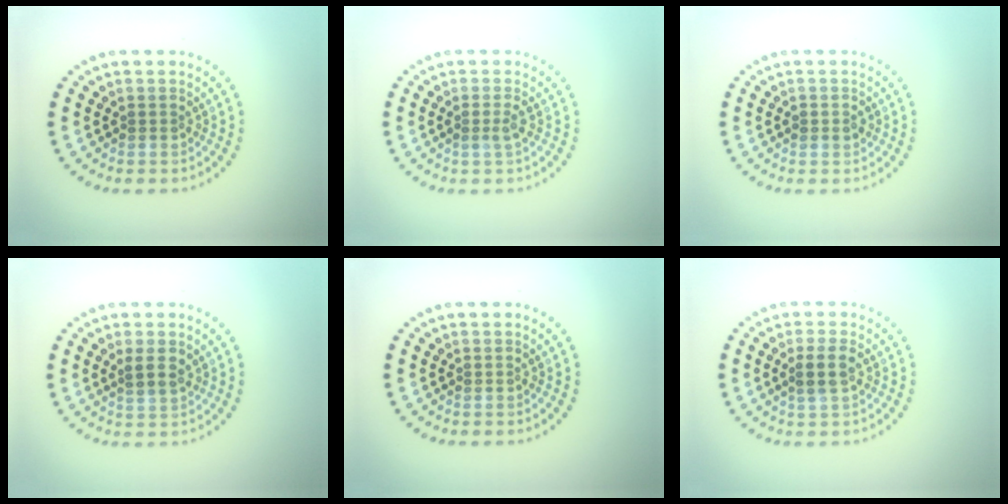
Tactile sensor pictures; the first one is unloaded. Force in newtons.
{"total": 1.2, "press": 1.0, "slide": 0.7}
{"total": 0.9, "press": 0.9, "slide": 0.1}
{"total": 1.5, "press": 1.4, "slide": 0.7}
{"total": 0.0}
{"total": 2.2, "press": 2.0, "slide": 0.9}